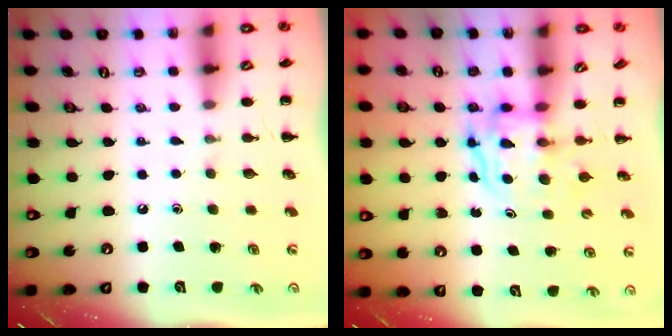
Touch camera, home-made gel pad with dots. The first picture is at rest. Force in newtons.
{"total": 3.5, "press": 3.5, "slide": 0.3}